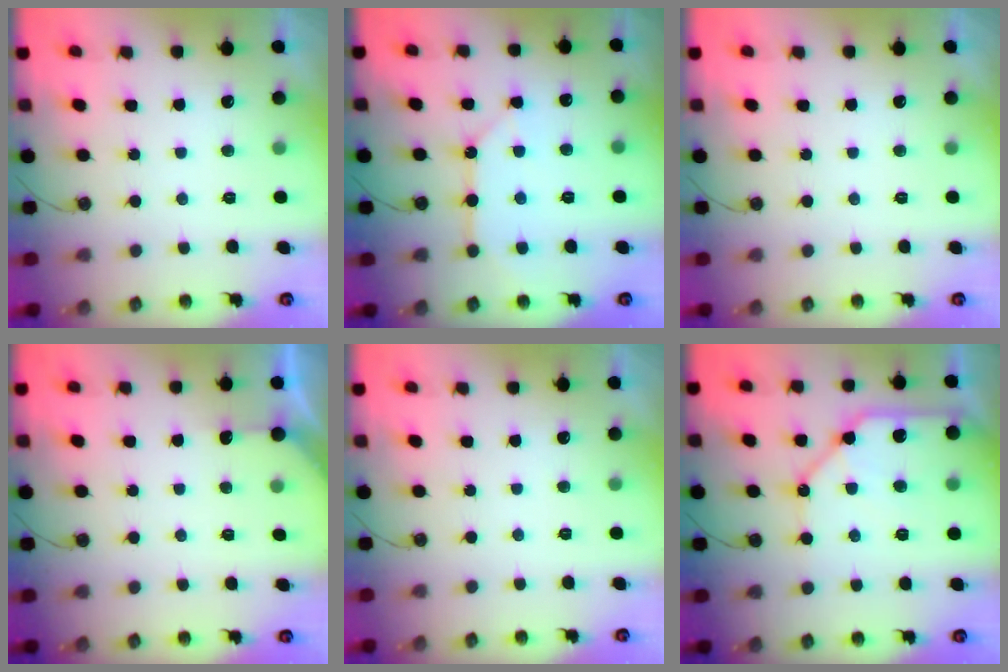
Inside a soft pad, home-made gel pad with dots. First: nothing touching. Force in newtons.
{"total": 10.8, "press": 10.7, "slide": 1.1}
{"total": 0.0}
{"total": 2.3, "press": 2.3, "slide": 0.3}
{"total": 0.0}
{"total": 14.1, "press": 13.9, "slide": 1.8}